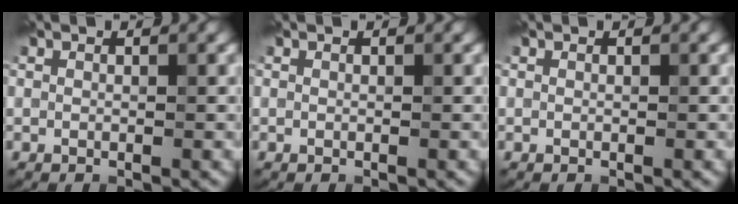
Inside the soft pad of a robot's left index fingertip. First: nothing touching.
{"total": 0.0}
{"total": 0.0}